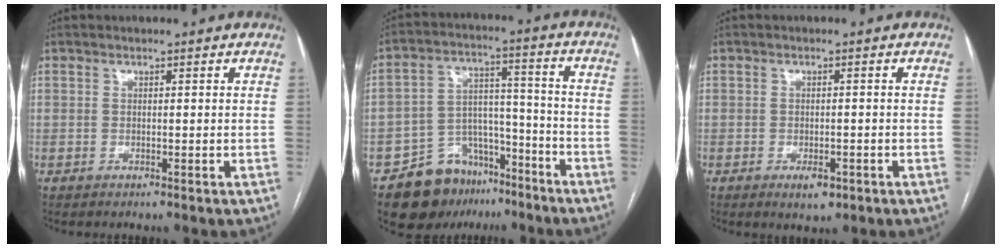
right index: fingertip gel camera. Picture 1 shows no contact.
{"total": 12.7, "force": [-9.0, 7.8, 4.3], "torque": [-0.060, 0.049, -0.142]}
{"total": 2.9, "force": [-1.5, 1.4, 2.0], "torque": [-0.027, 0.000, -0.014]}